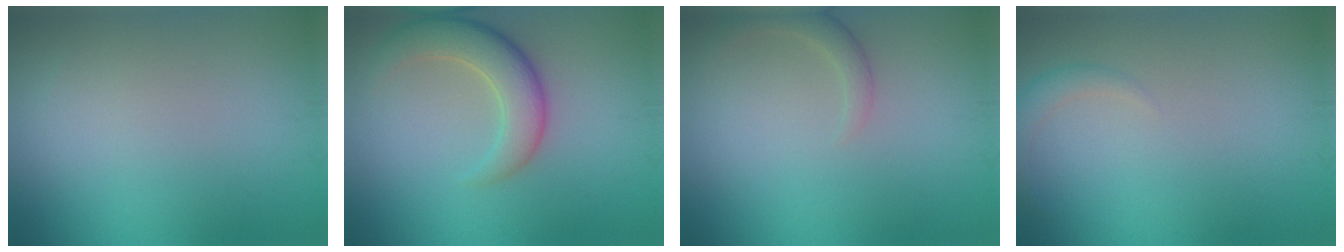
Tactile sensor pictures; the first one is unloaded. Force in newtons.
{"total": 4.9, "press": 4.8, "slide": 0.5}
{"total": 1.9, "press": 1.9, "slide": 0.2}
{"total": 1.5, "press": 1.5, "slide": 0.1}